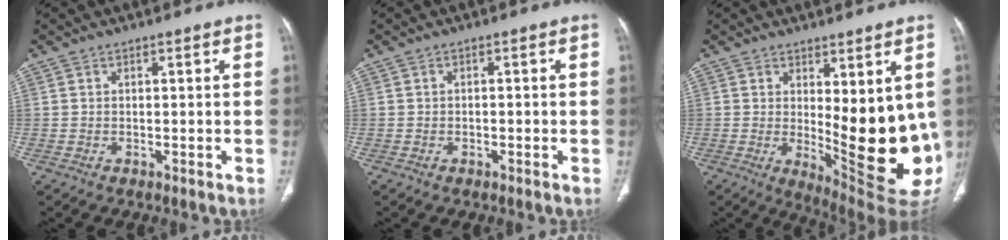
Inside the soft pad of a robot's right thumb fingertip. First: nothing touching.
{"total": 0.7, "force": [-0.3, 0.5, 0.5], "torque": [-0.006, 0.002, -0.005]}
{"total": 17.4, "force": [0.0, 5.9, 16.4], "torque": [-0.196, -0.041, 0.020]}